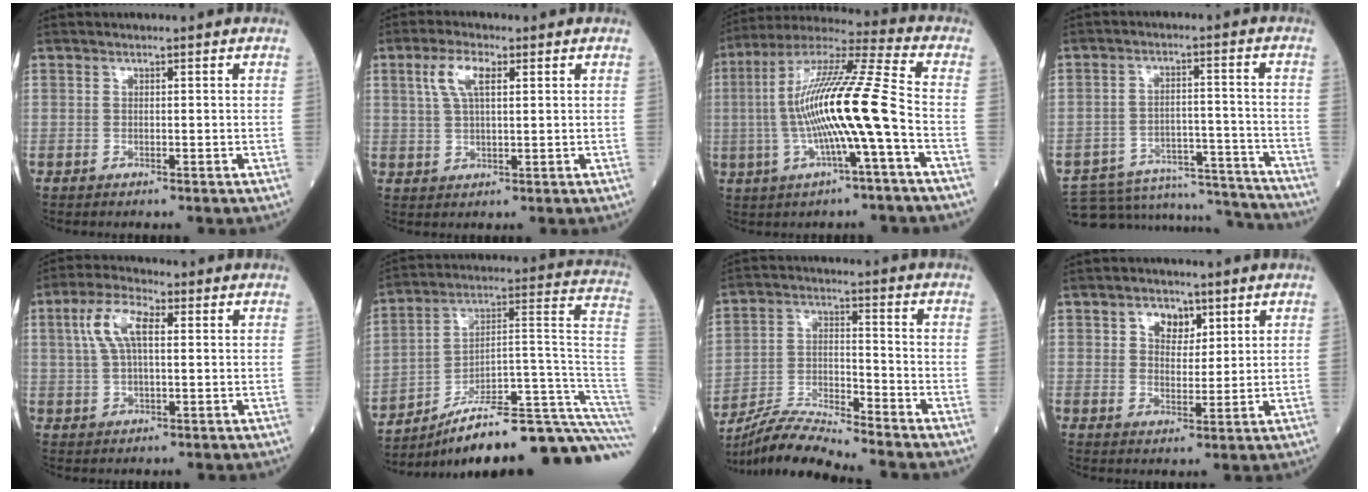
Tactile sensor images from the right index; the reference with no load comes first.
{"total": 5.3, "force": [2.1, 1.6, 4.5], "torque": [-0.102, 0.011, 0.046]}
{"total": 16.3, "force": [-2.3, 0.1, 16.2], "torque": [-0.311, 0.013, -0.051]}
{"total": 18.2, "force": [-17.6, 3.1, 3.1], "torque": [-0.062, 0.025, -0.243]}
{"total": 7.1, "force": [2.0, 2.5, 6.4], "torque": [-0.140, 0.018, 0.040]}
{"total": 25.8, "force": [-20.8, 0.9, 15.2], "torque": [-0.107, 0.042, -0.304]}
{"total": 9.4, "force": [-9.0, -1.2, 2.2], "torque": [-0.051, -0.004, -0.169]}
{"total": 4.5, "force": [2.3, 3.0, 2.5], "torque": [-0.041, 0.008, 0.040]}